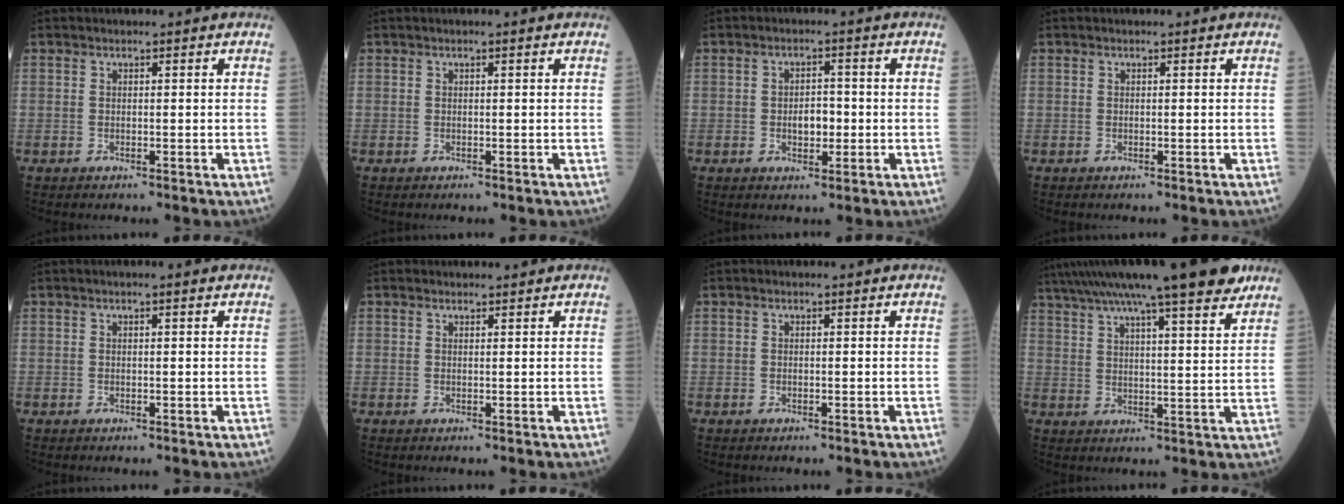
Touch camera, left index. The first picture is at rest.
{"total": 0.0}
{"total": 3.3, "force": [-0.7, 1.8, 2.7], "torque": [-0.043, 0.001, -0.010]}
{"total": 0.0}
{"total": 0.7, "force": [0.4, -0.2, 0.6], "torque": [-0.013, -0.001, 0.009]}
{"total": 0.6, "force": [0.6, 0.0, -0.1], "torque": [-0.007, -0.004, 0.011]}
{"total": 0.0}
{"total": 20.5, "force": [16.5, 1.4, 12.1], "torque": [-0.207, 0.027, 0.234]}